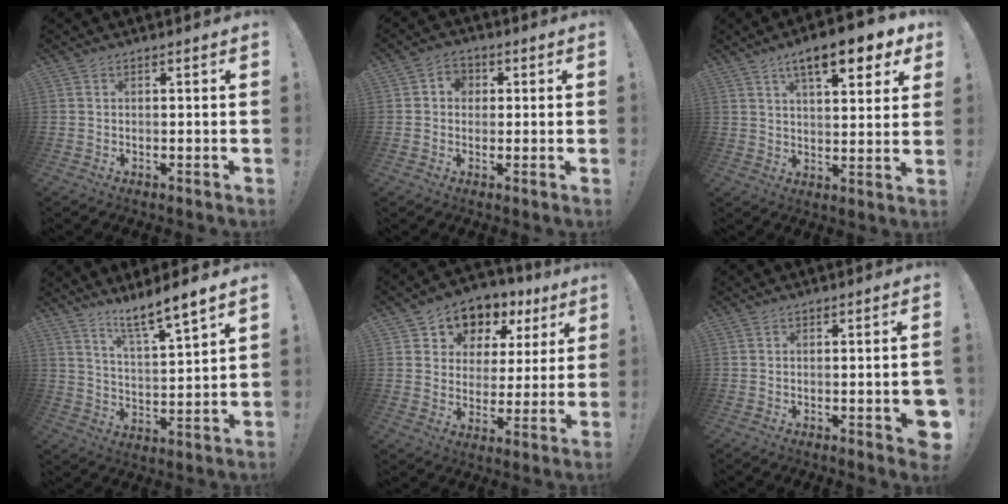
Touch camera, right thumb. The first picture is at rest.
{"total": 4.3, "force": [0.3, 3.9, 1.9], "torque": [-0.030, 0.005, 0.006]}
{"total": 12.4, "force": [7.2, 3.5, 9.4], "torque": [-0.135, -0.036, 0.113]}
{"total": 8.8, "force": [7.3, 0.0, 4.9], "torque": [-0.080, -0.058, 0.121]}
{"total": 9.1, "force": [5.5, 6.8, 2.5], "torque": [-0.038, -0.050, 0.106]}
{"total": 4.6, "force": [-1.3, 0.9, 4.3], "torque": [-0.048, -0.005, -0.018]}